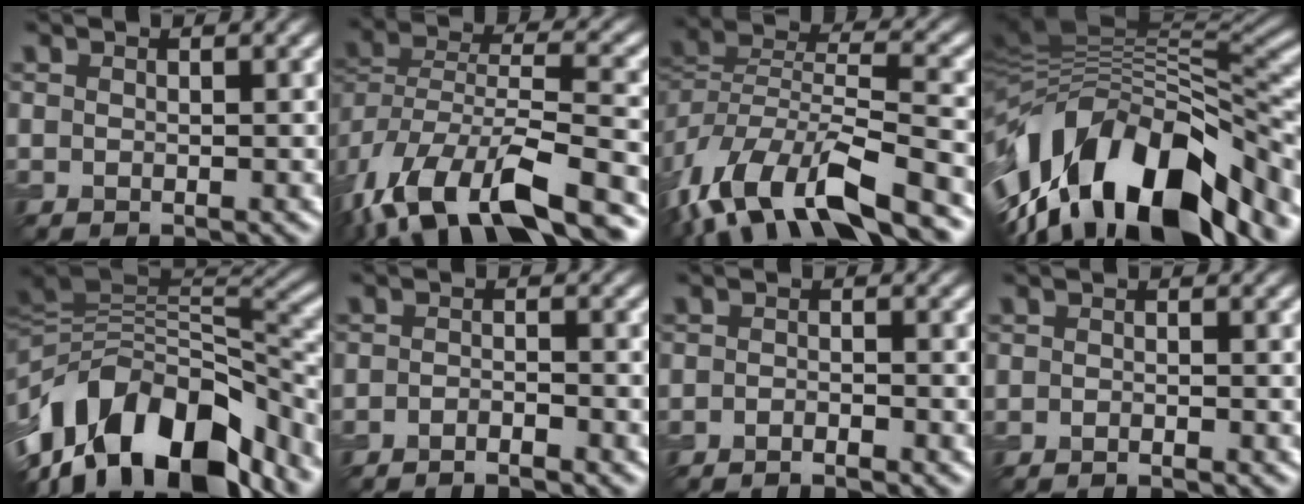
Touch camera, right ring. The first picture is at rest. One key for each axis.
{"total": 14.0, "fx": -8.6, "fy": 5.3, "fz": 9.7, "tx": -0.200, "ty": -0.002, "tz": -0.137}
{"total": 12.5, "fx": -8.2, "fy": 4.7, "fz": 8.2, "tx": -0.166, "ty": 0.002, "tz": -0.148}
{"total": 17.3, "fx": -7.2, "fy": 8.2, "fz": 13.5, "tx": -0.232, "ty": 0.004, "tz": -0.123}
{"total": 15.1, "fx": -7.6, "fy": 7.8, "fz": 10.5, "tx": -0.188, "ty": 0.012, "tz": -0.126}
{"total": 1.8, "fx": -1.5, "fy": 0.3, "fz": 1.0, "tx": -0.014, "ty": -0.002, "tz": -0.030}
{"total": 1.5, "fx": -1.2, "fy": 0.2, "fz": 0.8, "tx": -0.013, "ty": -0.002, "tz": -0.024}
{"total": 0.8, "fx": -0.7, "fy": 0.1, "fz": 0.5, "tx": -0.009, "ty": -0.001, "tz": -0.013}